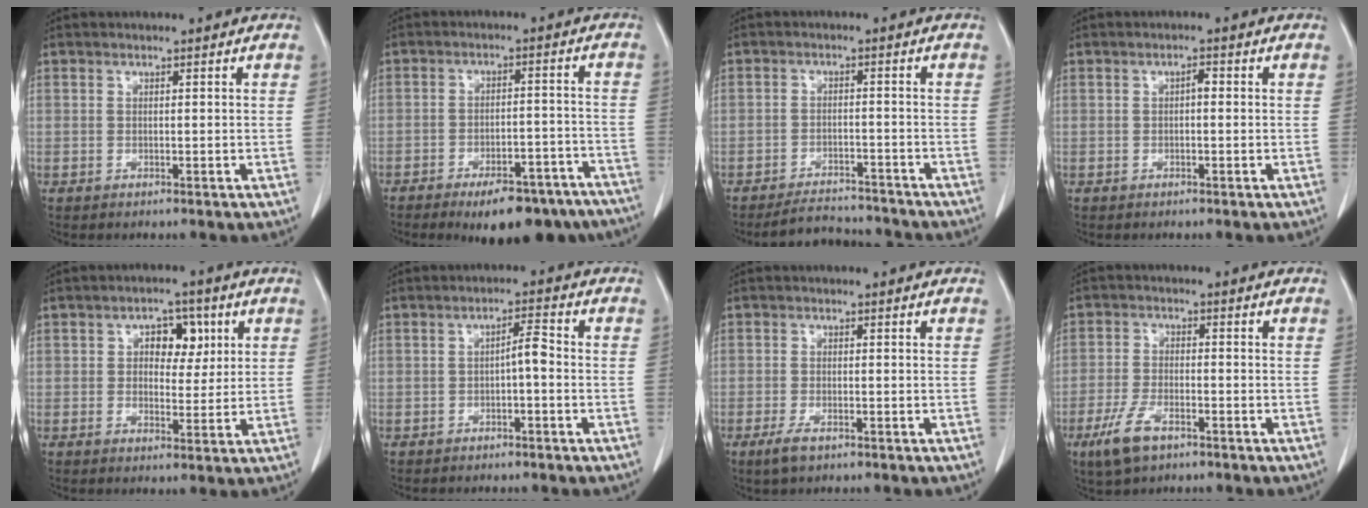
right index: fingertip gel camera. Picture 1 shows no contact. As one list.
[{"total": 14.8, "force": [-11.8, 5.0, 7.4], "torque": [-0.058, 0.028, -0.159]}, {"total": 6.5, "force": [-6.2, 1.8, 0.4], "torque": [-0.001, 0.004, -0.095]}, {"total": 1.2, "force": [0.0, 0.5, 1.1], "torque": [-0.016, 0.004, -0.001]}, {"total": 5.5, "force": [1.8, 3.4, 4.0], "torque": [-0.051, 0.014, 0.026]}, {"total": 2.9, "force": [-0.7, 0.5, 2.7], "torque": [-0.042, 0.008, -0.012]}, {"total": 2.8, "force": [-1.7, 0.9, 2.0], "torque": [-0.043, -0.004, -0.029]}, {"total": 6.4, "force": [-3.9, 2.3, 4.5], "torque": [-0.100, -0.010, -0.070]}]